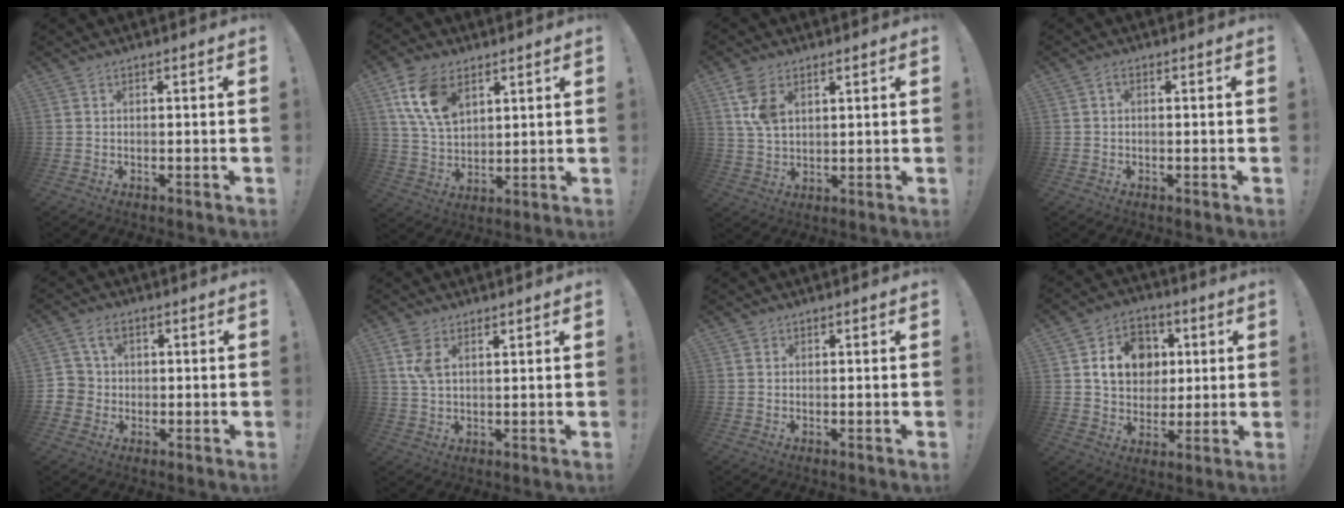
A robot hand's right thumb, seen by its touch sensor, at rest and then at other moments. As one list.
[{"total": 14.5, "force": [6.9, 9.4, 8.7], "torque": [-0.164, -0.018, 0.133]}, {"total": 7.4, "force": [3.6, 4.2, 4.9], "torque": [-0.092, -0.010, 0.067]}, {"total": 0.9, "force": [-0.2, 0.4, 0.7], "torque": [-0.023, 0.005, -0.003]}, {"total": 5.3, "force": [1.4, 4.7, 2.2], "torque": [-0.052, 0.003, 0.027]}, {"total": 5.6, "force": [2.7, 3.0, 3.9], "torque": [-0.071, -0.005, 0.052]}, {"total": 0.8, "force": [0.5, 0.6, 0.1], "torque": [0.006, -0.002, 0.007]}, {"total": 13.9, "force": [3.5, 11.5, 7.1], "torque": [-0.099, -0.003, 0.073]}]